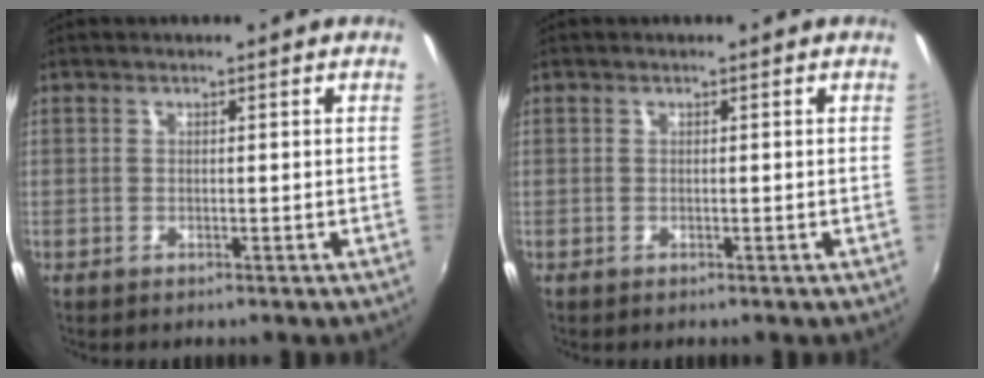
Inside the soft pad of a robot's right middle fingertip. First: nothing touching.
{"total": 0.0}